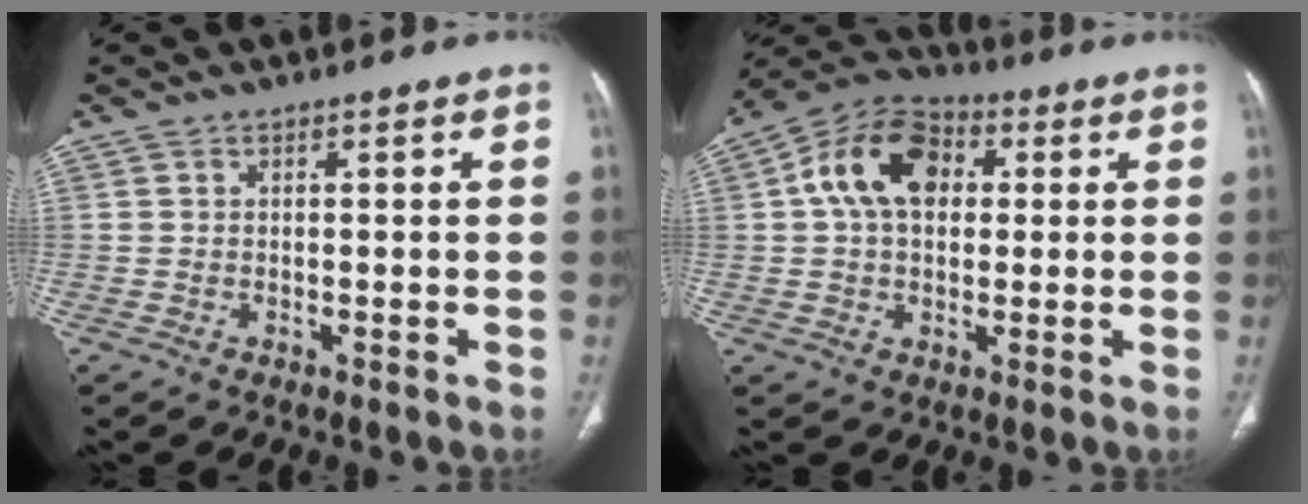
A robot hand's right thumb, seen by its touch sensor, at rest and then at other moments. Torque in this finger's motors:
{"motor_torque": [0.61, 0.68, 0.28, -0.16, 0.10]}